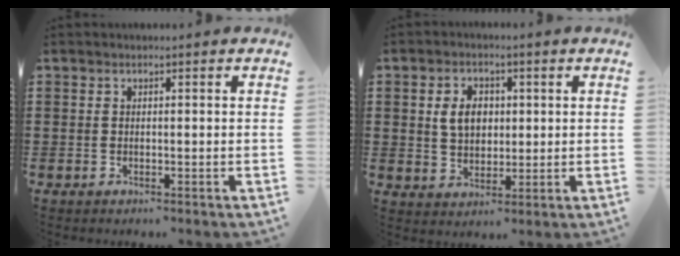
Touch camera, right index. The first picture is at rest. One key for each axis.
{"total": 5.1, "fx": 1.0, "fy": 3.7, "fz": 3.3, "tx": -0.076, "ty": 0.008, "tz": 0.011}